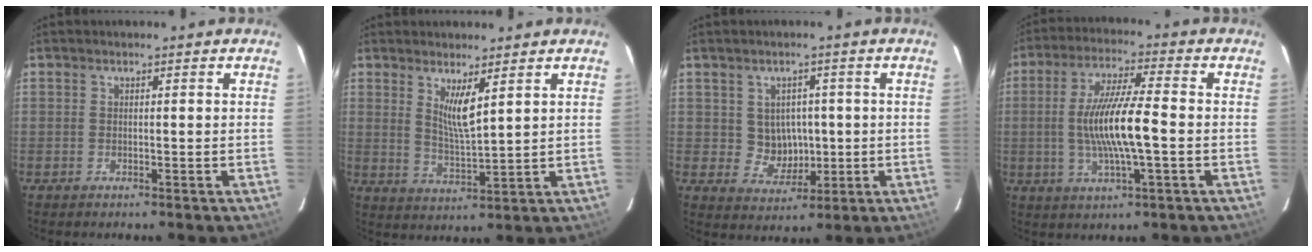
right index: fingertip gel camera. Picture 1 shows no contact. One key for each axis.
{"total": 5.6, "fx": 3.1, "fy": 0.8, "fz": 4.6, "tx": -0.085, "ty": -0.016, "tz": 0.059}
{"total": 5.6, "fx": 0.4, "fy": 5.3, "fz": 1.7, "tx": -0.035, "ty": 0.011, "tz": 0.020}
{"total": 11.9, "fx": -1.4, "fy": 1.5, "fz": 11.7, "tx": -0.224, "ty": -0.002, "tz": -0.023}